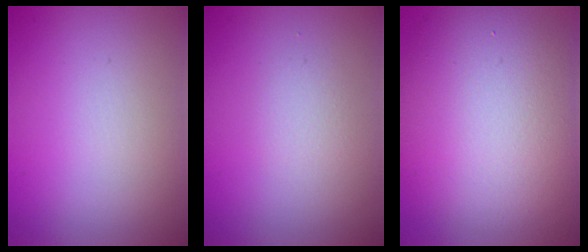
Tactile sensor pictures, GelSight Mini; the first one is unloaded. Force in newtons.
{"total": 1.2, "press": 1.2, "slide": 0.0}
{"total": 11.6, "press": 11.5, "slide": 0.9}